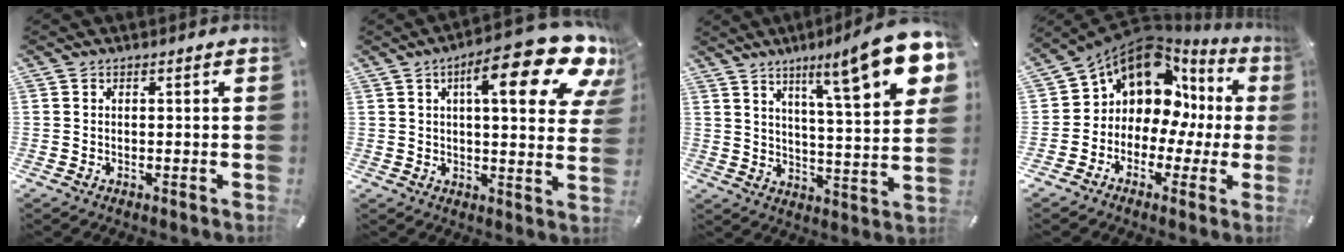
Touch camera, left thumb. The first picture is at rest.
{"total": 19.5, "force": [10.4, 5.2, 15.7], "torque": [-0.228, -0.062, 0.154]}
{"total": 17.1, "force": [10.2, 2.6, 13.5], "torque": [-0.198, -0.070, 0.149]}
{"total": 12.4, "force": [5.0, 9.5, 6.3], "torque": [-0.136, -0.049, 0.086]}